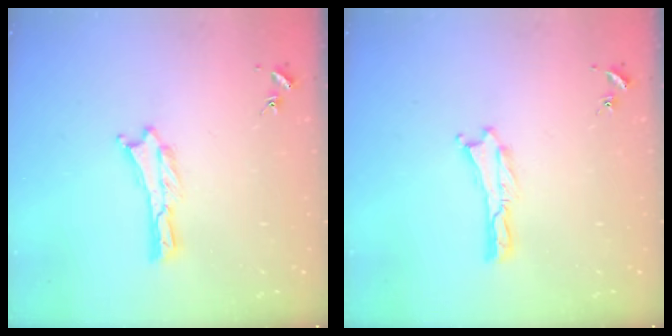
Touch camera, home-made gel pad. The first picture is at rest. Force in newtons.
{"total": 0.0}